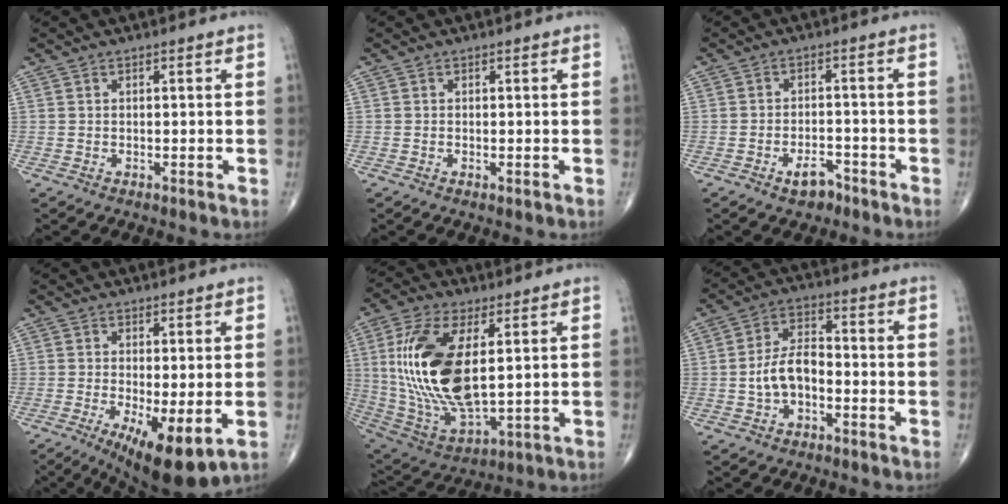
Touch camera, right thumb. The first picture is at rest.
{"total": 0.0}
{"total": 4.0, "force": [-2.8, 2.0, 2.1], "torque": [-0.024, 0.020, -0.042]}
{"total": 10.9, "force": [-3.3, 3.3, 9.9], "torque": [-0.156, -0.023, -0.041]}
{"total": 21.5, "force": [3.4, 9.8, 18.9], "torque": [-0.390, -0.022, 0.072]}
{"total": 7.6, "force": [-2.0, 4.4, 5.8], "torque": [-0.105, 0.032, -0.044]}